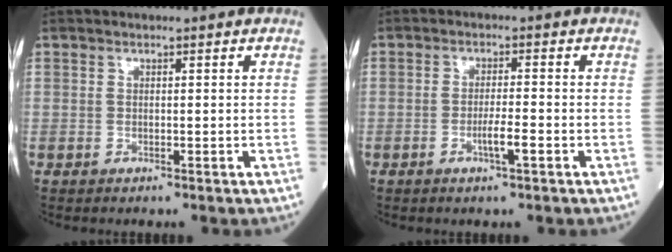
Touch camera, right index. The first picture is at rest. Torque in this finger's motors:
{"motor_torque": [0.87, -0.23, 0.34, 0.11]}